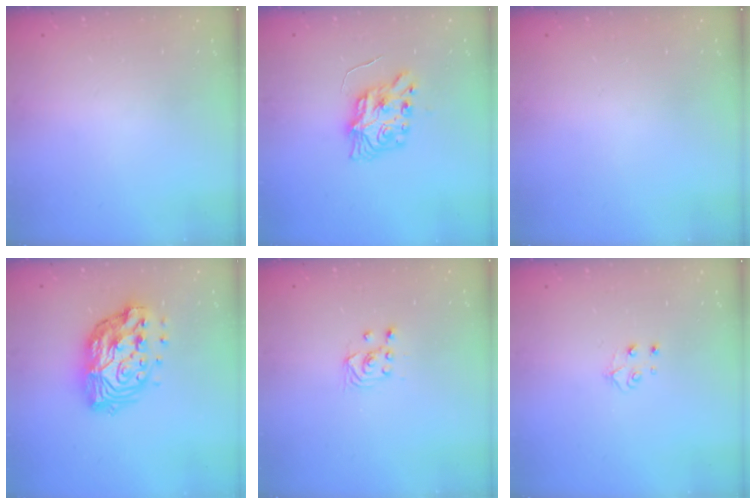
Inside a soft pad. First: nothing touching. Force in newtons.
{"total": 8.6, "press": 8.6, "slide": 1.0}
{"total": 0.0}
{"total": 16.0, "press": 16.0, "slide": 1.1}
{"total": 2.9, "press": 2.7, "slide": 1.0}
{"total": 4.1, "press": 4.0, "slide": 0.5}